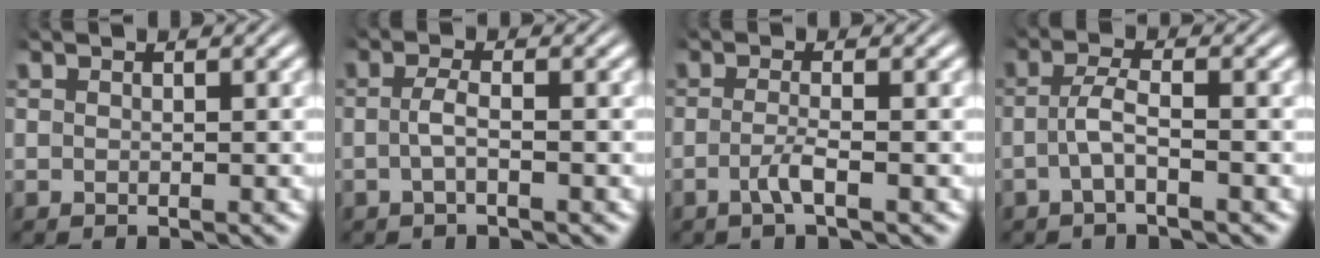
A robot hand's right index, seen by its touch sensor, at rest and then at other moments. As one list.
[{"total": 1.7, "force": [-0.8, -0.1, 1.5], "torque": [-0.036, -0.004, -0.013]}, {"total": 1.9, "force": [-1.2, -0.4, 1.5], "torque": [-0.033, -0.012, -0.018]}, {"total": 2.4, "force": [-1.4, 0.2, 1.9], "torque": [-0.046, -0.004, -0.023]}]